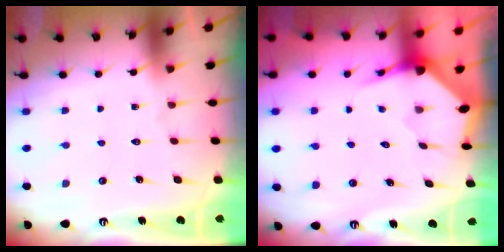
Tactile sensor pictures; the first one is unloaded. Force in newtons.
{"total": 3.5, "press": 3.4, "slide": 0.5}